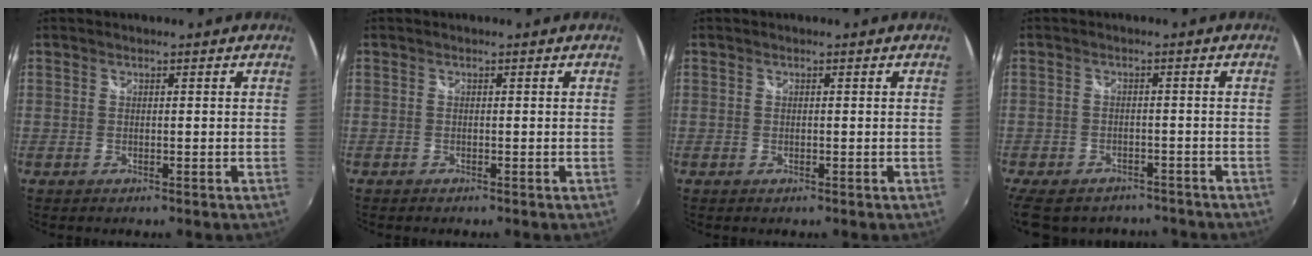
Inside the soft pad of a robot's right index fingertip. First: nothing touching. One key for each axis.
{"total": 0.6, "fx": -0.6, "fy": 0.2, "fz": -0.1, "tx": 0.000, "ty": -0.006, "tz": -0.013}
{"total": 0.0}
{"total": 13.3, "fx": -10.3, "fy": 6.5, "fz": 5.3, "tx": -0.135, "ty": -0.024, "tz": -0.152}